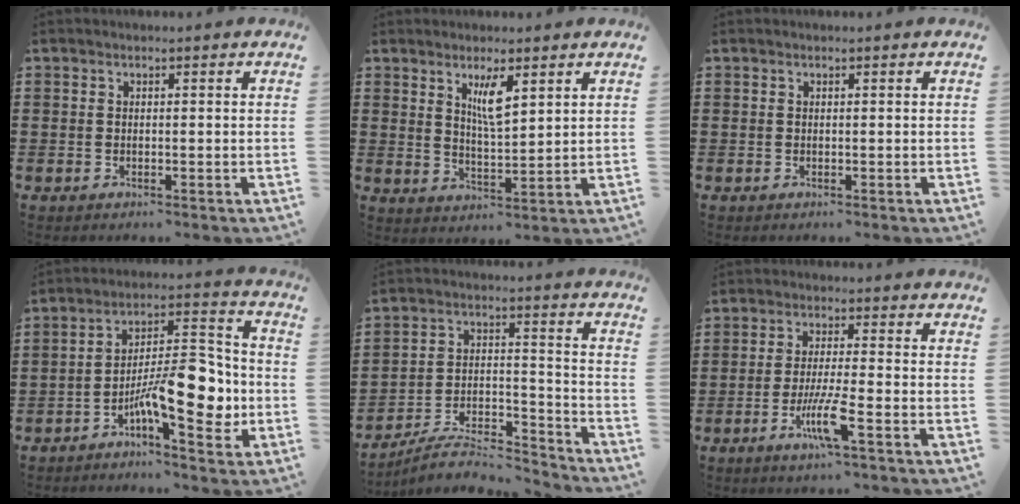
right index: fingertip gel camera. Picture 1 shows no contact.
{"total": 4.9, "force": [2.5, 1.3, 4.0], "torque": [-0.077, 0.001, 0.040]}
{"total": 0.0}
{"total": 12.6, "force": [-4.3, 4.6, 10.9], "torque": [-0.178, -0.002, -0.079]}
{"total": 7.1, "force": [-6.5, 1.3, 2.5], "torque": [-0.038, 0.006, -0.126]}
{"total": 6.6, "force": [-3.2, 0.3, 5.8], "torque": [-0.114, -0.014, -0.058]}